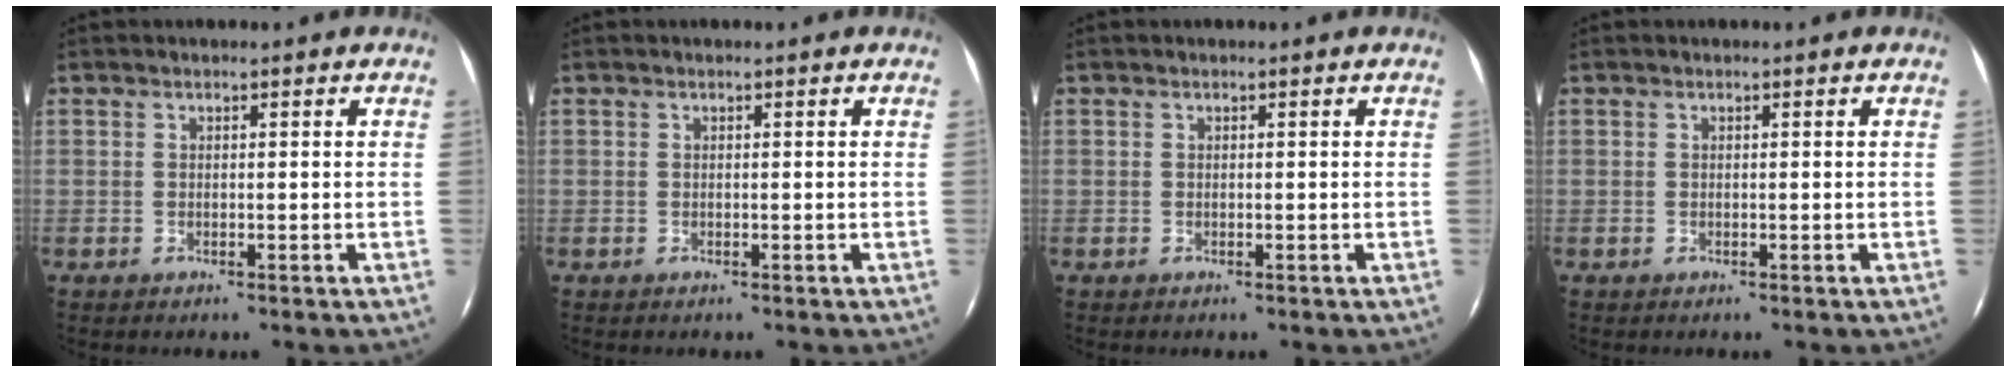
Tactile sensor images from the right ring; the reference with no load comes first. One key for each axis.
{"total": 0.0}
{"total": 0.0}
{"total": 0.0}